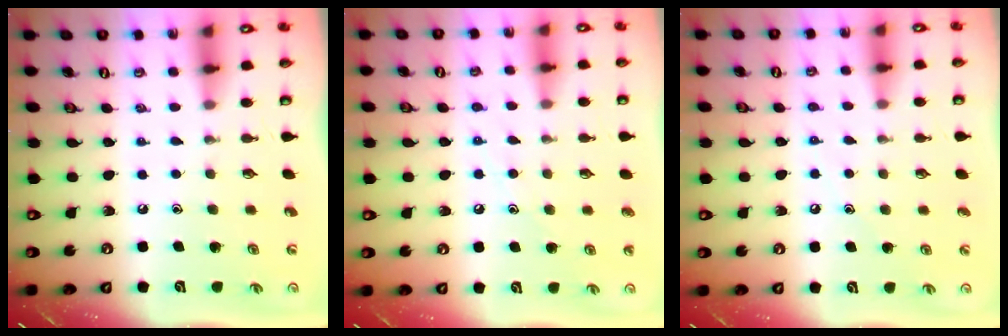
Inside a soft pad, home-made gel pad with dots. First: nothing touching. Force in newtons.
{"total": 7.5, "press": 7.5, "slide": 0.8}
{"total": 5.2, "press": 5.1, "slide": 0.6}